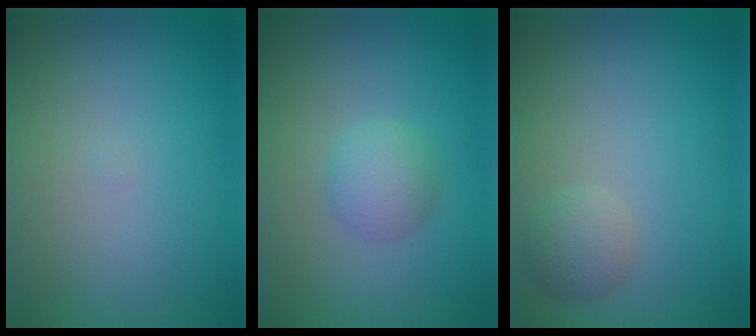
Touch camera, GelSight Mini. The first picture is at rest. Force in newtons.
{"total": 2.5, "press": 2.5, "slide": 0.1}
{"total": 2.2, "press": 2.2, "slide": 0.1}